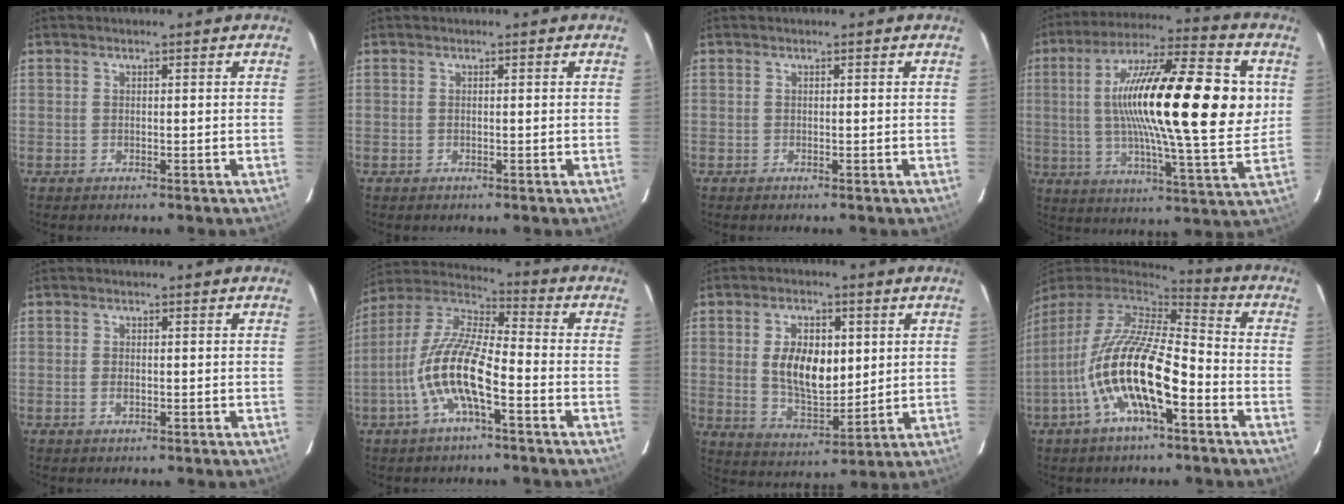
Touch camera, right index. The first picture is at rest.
{"total": 0.0}
{"total": 0.0}
{"total": 25.8, "force": [4.4, 4.9, 24.9], "torque": [-0.422, 0.016, 0.057]}
{"total": 1.4, "force": [-0.4, 0.7, 1.1], "torque": [-0.022, -0.001, -0.007]}
{"total": 13.4, "force": [-5.1, 3.3, 11.9], "torque": [-0.243, -0.001, -0.106]}
{"total": 11.5, "force": [2.0, 6.1, 9.6], "torque": [-0.179, 0.000, 0.047]}
{"total": 18.1, "force": [-6.9, 5.4, 15.8], "torque": [-0.302, -0.025, -0.135]}